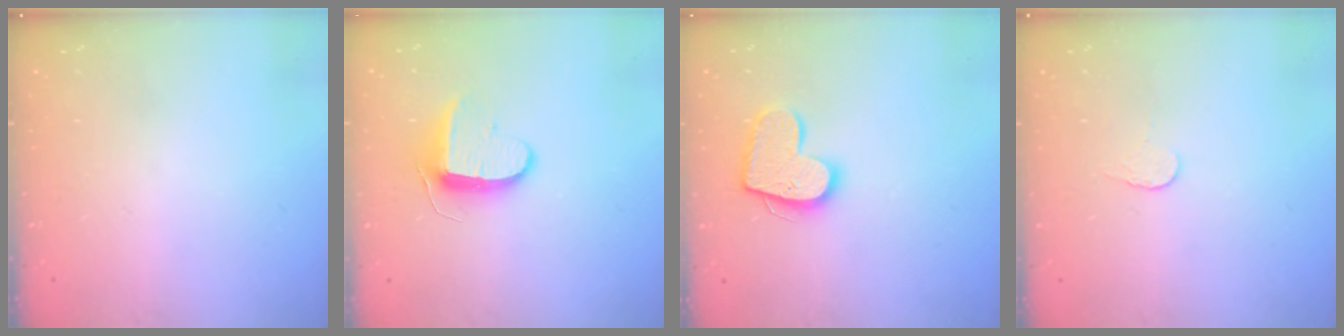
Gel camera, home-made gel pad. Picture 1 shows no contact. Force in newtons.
{"total": 9.2, "press": 9.2, "slide": 0.7}
{"total": 14.2, "press": 14.2, "slide": 1.0}
{"total": 3.8, "press": 3.8, "slide": 0.3}